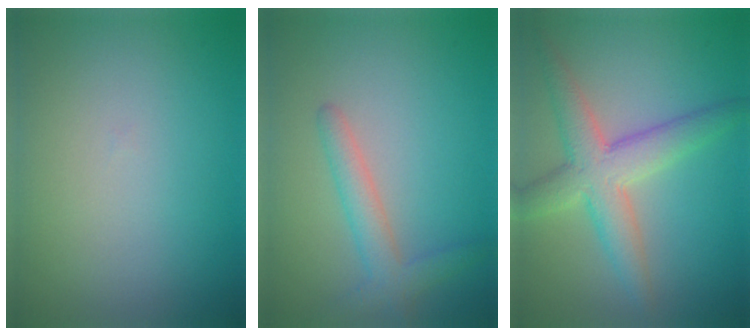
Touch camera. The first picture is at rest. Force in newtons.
{"total": 2.1, "press": 2.1, "slide": 0.2}
{"total": 5.2, "press": 5.2, "slide": 0.3}